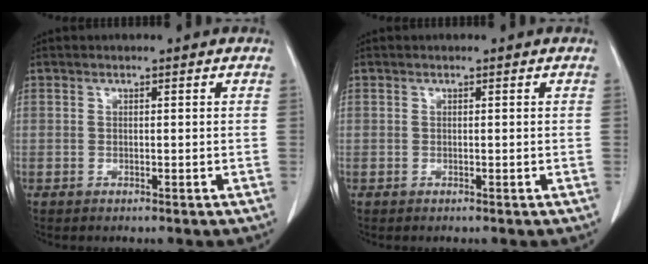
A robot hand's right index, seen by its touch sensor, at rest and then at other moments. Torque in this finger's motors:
{"motor_torque": [0.00, 0.00, 0.00, 0.00]}